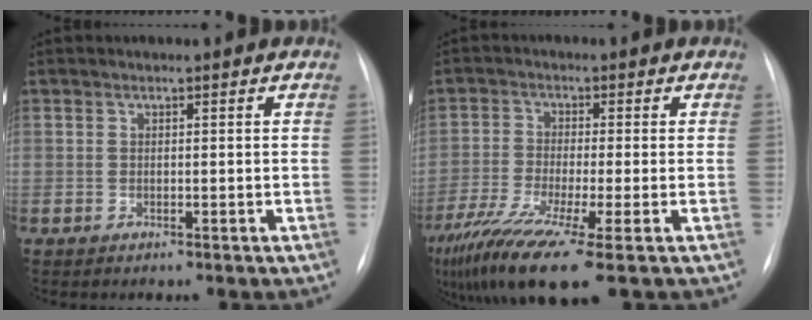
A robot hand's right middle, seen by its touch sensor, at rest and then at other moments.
{"total": 12.0, "force": [-7.3, 0.4, 9.6], "torque": [-0.184, -0.035, -0.130]}